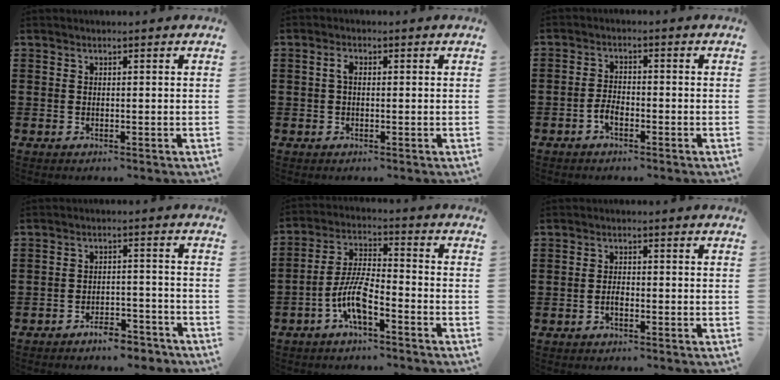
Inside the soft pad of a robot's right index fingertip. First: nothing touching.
{"total": 1.8, "force": [0.0, 0.9, 1.5], "torque": [-0.030, 0.004, -0.002]}
{"total": 2.4, "force": [-1.4, 1.0, 1.7], "torque": [-0.042, -0.001, -0.030]}
{"total": 4.7, "force": [-4.5, 0.9, 1.1], "torque": [-0.019, 0.011, -0.089]}
{"total": 7.4, "force": [-3.9, 1.8, 6.0], "torque": [-0.142, -0.010, -0.076]}
{"total": 1.7, "force": [-0.8, 0.5, 1.4], "torque": [-0.029, -0.002, -0.014]}